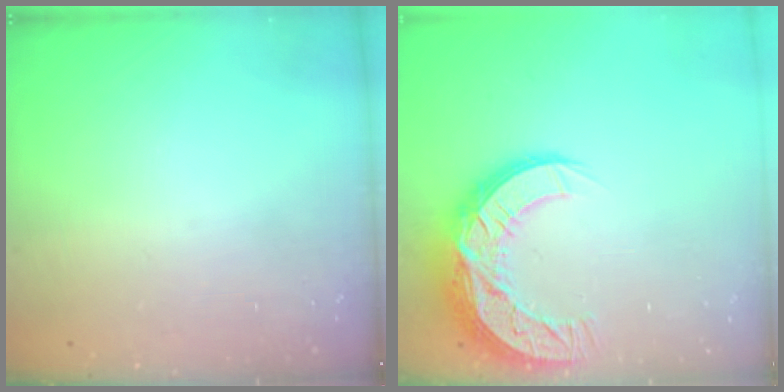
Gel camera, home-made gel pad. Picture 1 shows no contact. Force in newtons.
{"total": 16.0, "press": 16.0, "slide": 1.3}